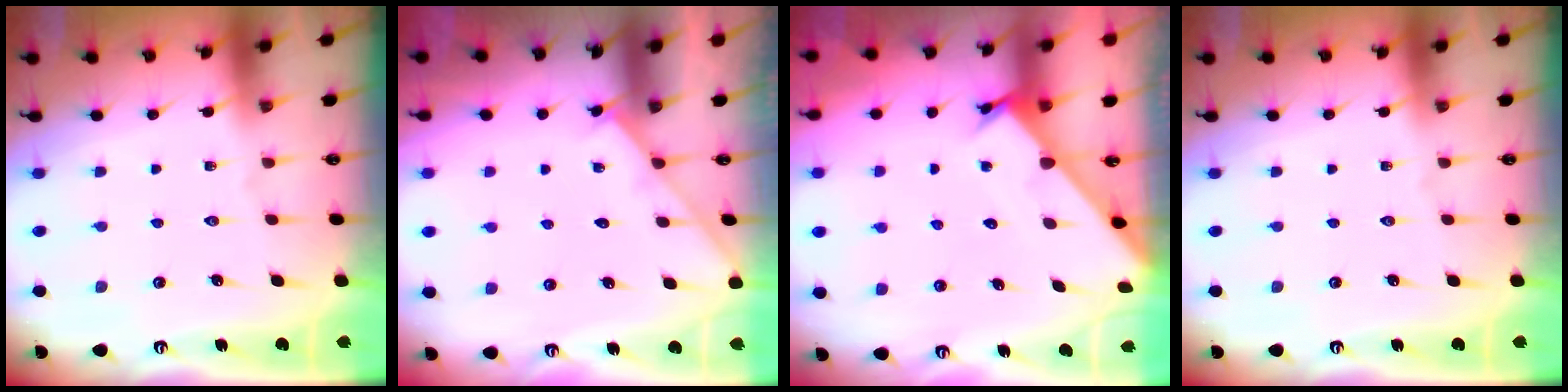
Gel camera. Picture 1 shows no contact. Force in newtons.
{"total": 2.0, "press": 1.9, "slide": 0.4}
{"total": 2.4, "press": 2.4, "slide": 0.3}
{"total": 0.0}